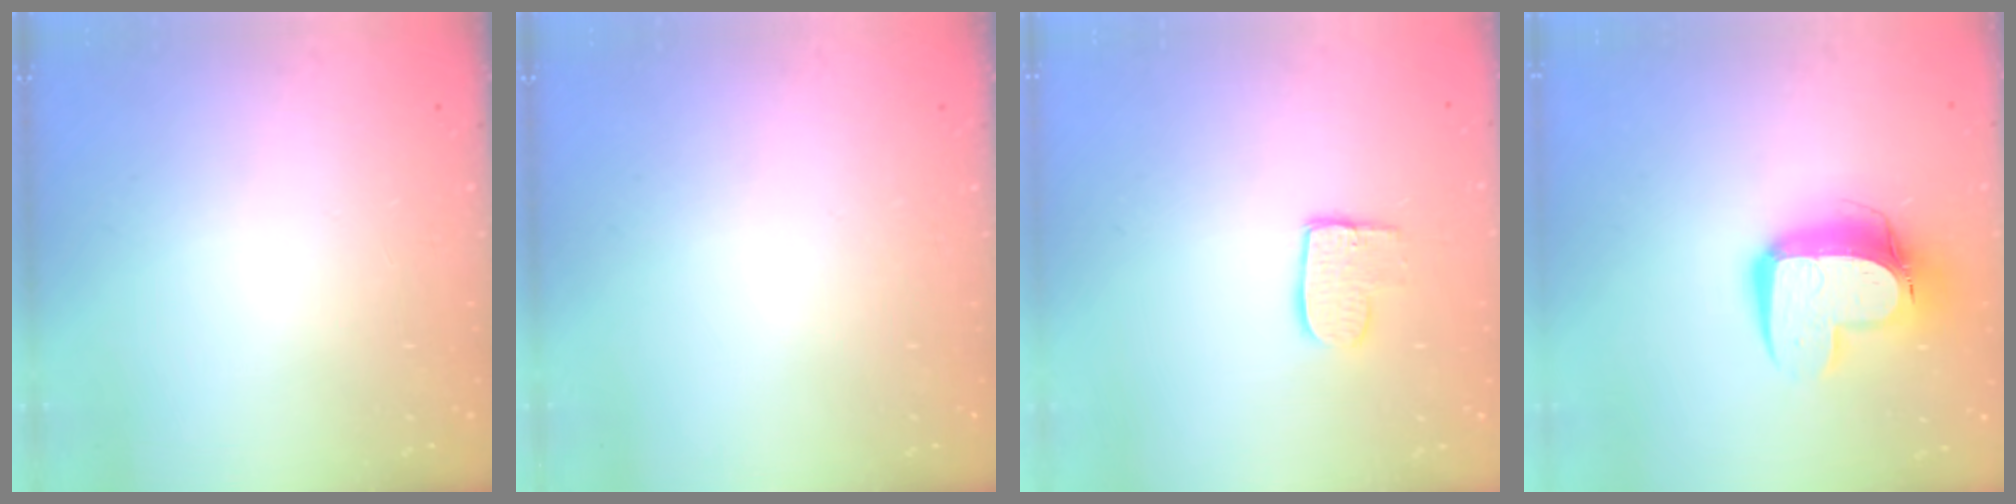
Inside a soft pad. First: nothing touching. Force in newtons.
{"total": 0.0}
{"total": 7.8, "press": 7.8, "slide": 0.5}
{"total": 13.9, "press": 13.8, "slide": 1.4}